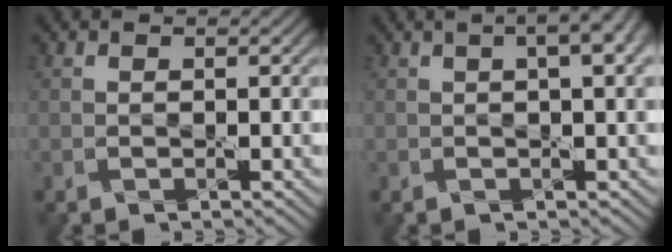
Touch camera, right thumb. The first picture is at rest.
{"total": 5.9, "force": [2.0, 1.7, 5.2], "torque": [-0.057, 0.013, 0.017]}